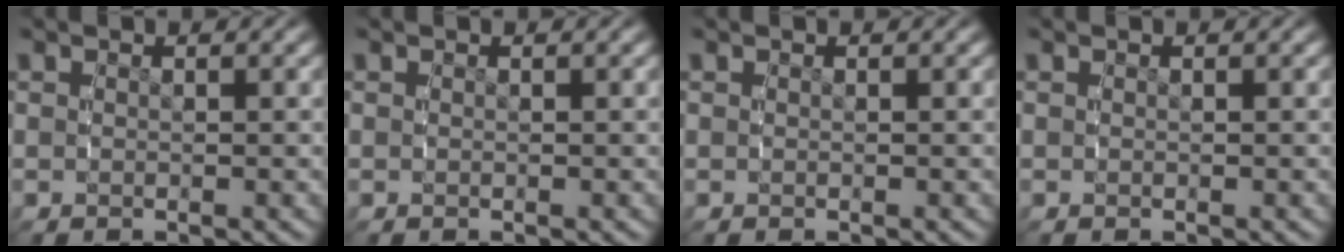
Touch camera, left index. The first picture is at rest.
{"total": 0.0}
{"total": 0.0}
{"total": 0.0}